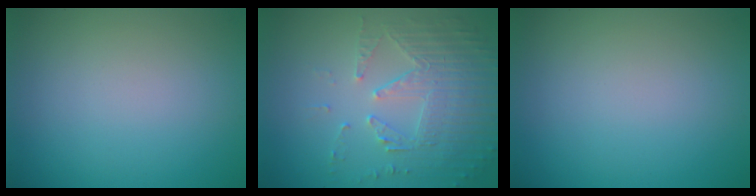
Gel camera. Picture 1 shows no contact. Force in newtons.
{"total": 5.8, "press": 3.7, "slide": 4.4}
{"total": 0.0}